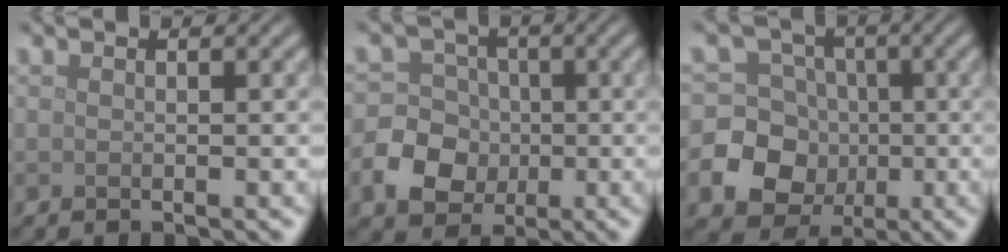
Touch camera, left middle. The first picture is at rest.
{"total": 6.2, "force": [-1.5, 5.5, 2.4], "torque": [-0.029, 0.008, -0.057]}
{"total": 11.2, "force": [-2.5, 10.6, 2.7], "torque": [-0.083, 0.000, -0.056]}